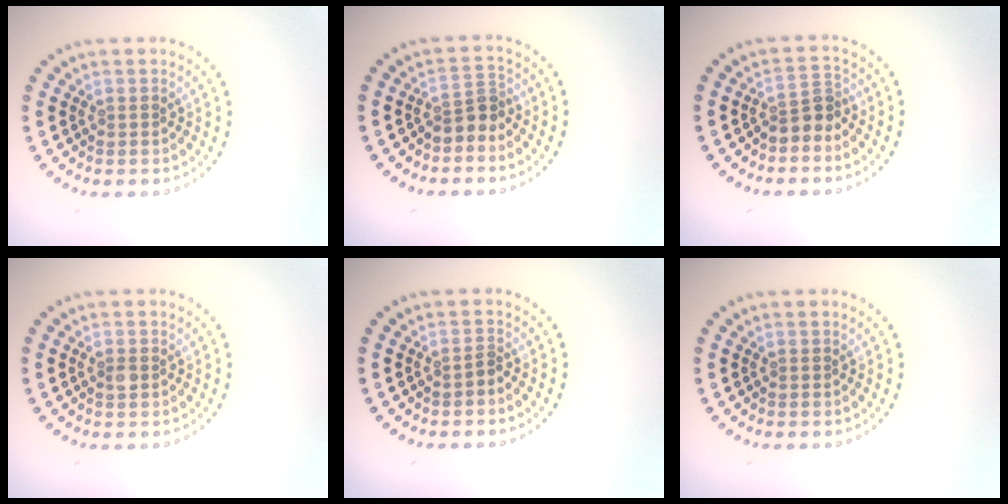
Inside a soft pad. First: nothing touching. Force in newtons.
{"total": 2.3, "press": 1.8, "slide": 1.5}
{"total": 2.3, "press": 1.8, "slide": 1.5}
{"total": 0.9, "press": 0.9, "slide": 0.1}
{"total": 0.6, "press": 0.4, "slide": 0.5}
{"total": 0.0}